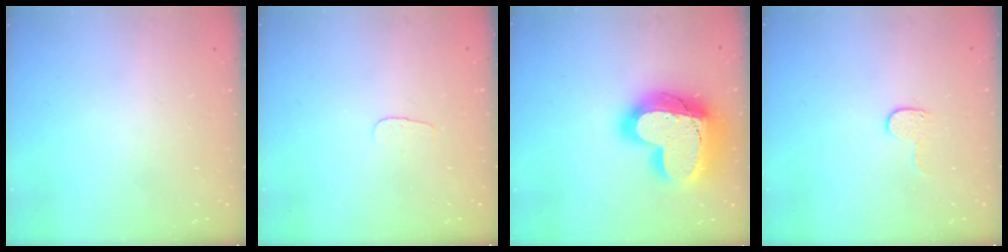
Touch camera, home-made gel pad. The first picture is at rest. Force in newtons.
{"total": 2.9, "press": 2.8, "slide": 0.3}
{"total": 25.8, "press": 25.7, "slide": 1.9}
{"total": 3.9, "press": 3.9, "slide": 0.4}